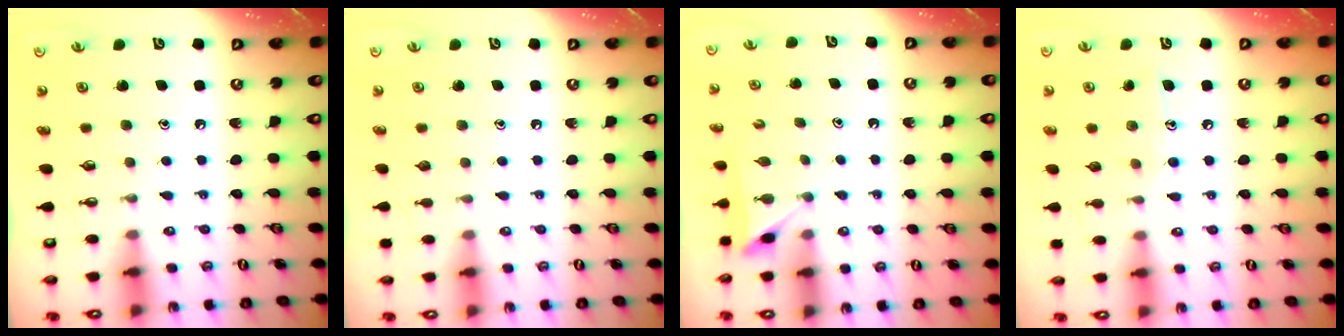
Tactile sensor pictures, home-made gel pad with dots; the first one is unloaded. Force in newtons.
{"total": 0.0}
{"total": 2.5, "press": 2.5, "slide": 0.3}
{"total": 7.3, "press": 7.3, "slide": 0.5}